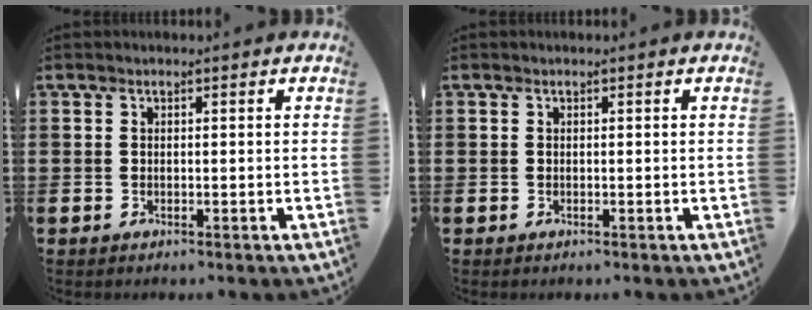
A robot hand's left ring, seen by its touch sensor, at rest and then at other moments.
{"total": 0.0}